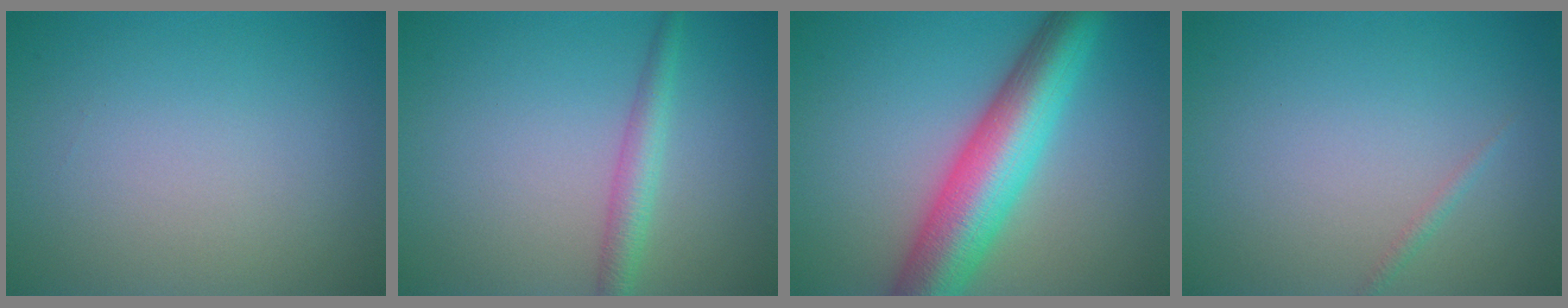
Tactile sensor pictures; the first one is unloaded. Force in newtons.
{"total": 2.4, "press": 2.4, "slide": 0.1}
{"total": 9.2, "press": 9.2, "slide": 0.3}
{"total": 0.6, "press": 0.6, "slide": 0.0}